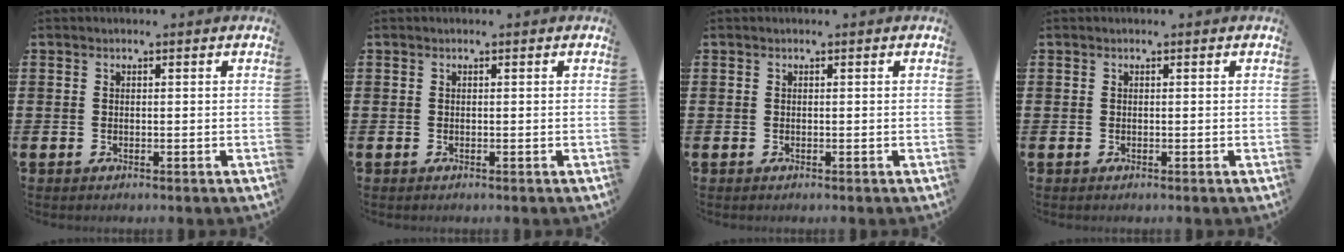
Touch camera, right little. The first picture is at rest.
{"total": 0.0}
{"total": 0.0}
{"total": 0.0}